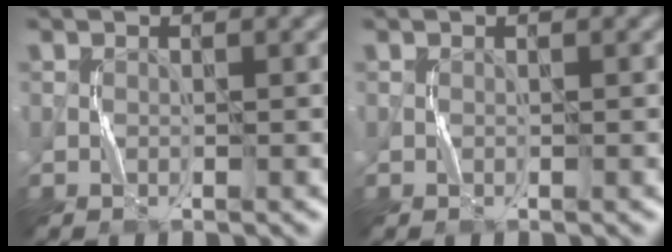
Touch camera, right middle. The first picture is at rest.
{"total": 0.0}